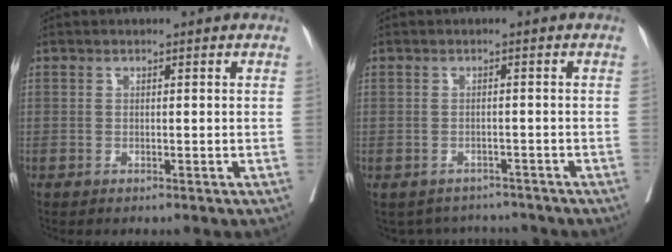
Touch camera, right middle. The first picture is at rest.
{"total": 5.4, "force": [-4.9, 2.1, 0.0], "torque": [0.005, 0.012, -0.061]}